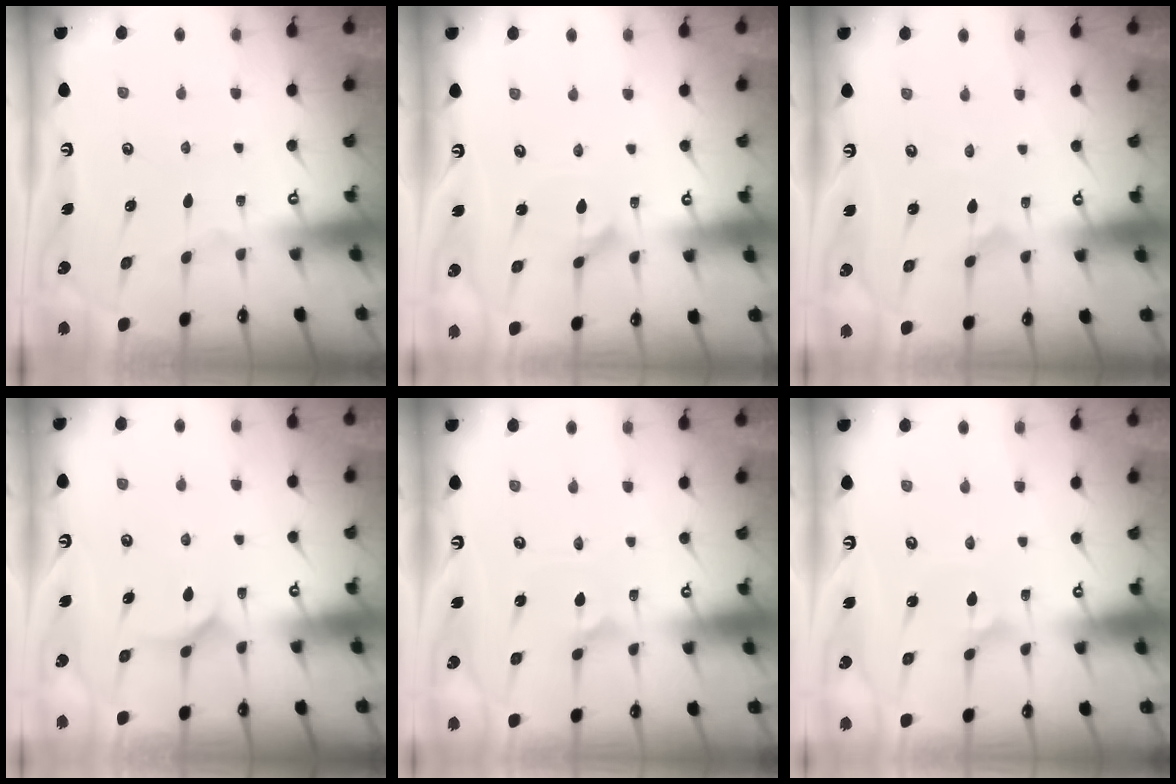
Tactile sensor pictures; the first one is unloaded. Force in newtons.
{"total": 1.8, "press": 1.8, "slide": 0.2}
{"total": 0.0}
{"total": 8.4, "press": 8.4, "slide": 0.6}
{"total": 2.3, "press": 2.3, "slide": 0.1}
{"total": 2.4, "press": 2.4, "slide": 0.2}